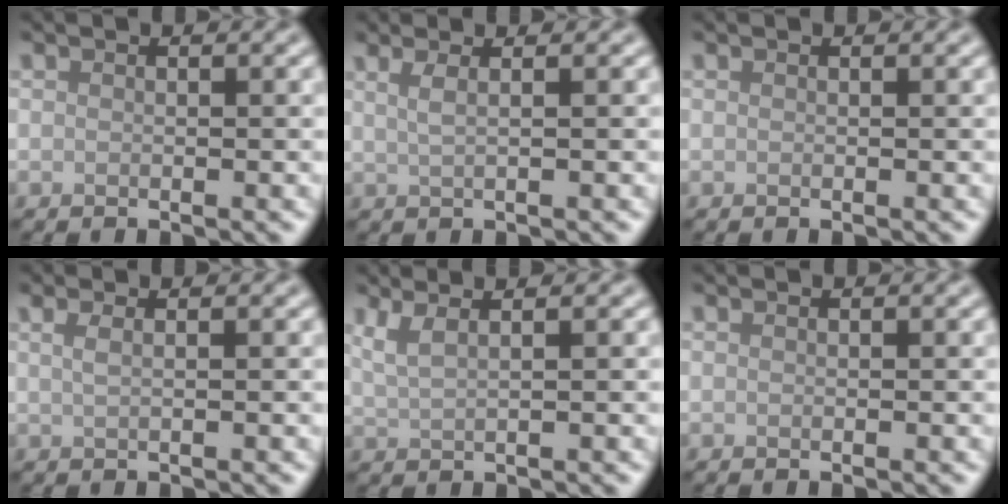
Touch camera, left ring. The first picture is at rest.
{"total": 3.2, "force": [1.5, 1.5, 2.4], "torque": [-0.025, 0.009, -0.008]}
{"total": 0.0}
{"total": 2.1, "force": [0.9, 1.0, 1.6], "torque": [-0.021, -0.002, 0.000]}
{"total": 2.8, "force": [1.8, 1.0, 1.9], "torque": [-0.026, 0.009, 0.020]}
{"total": 0.0}